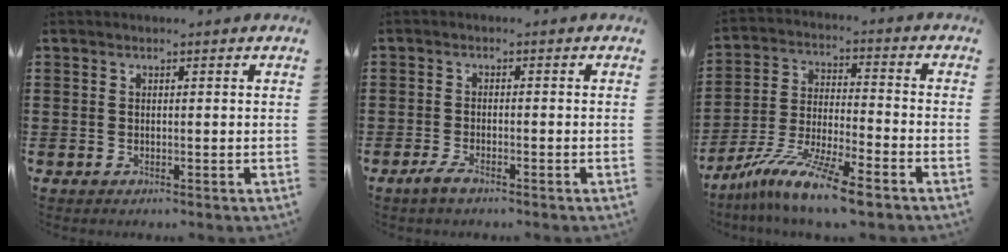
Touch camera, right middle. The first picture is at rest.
{"total": 2.1, "force": [-1.4, 0.4, 1.4], "torque": [-0.033, -0.001, -0.029]}
{"total": 11.1, "force": [-8.9, 0.2, 6.7], "torque": [-0.138, 0.001, -0.175]}